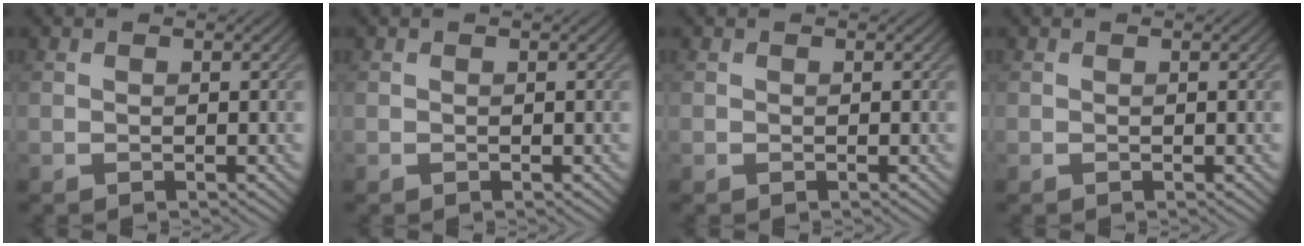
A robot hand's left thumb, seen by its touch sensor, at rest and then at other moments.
{"total": 0.0}
{"total": 0.0}
{"total": 0.0}